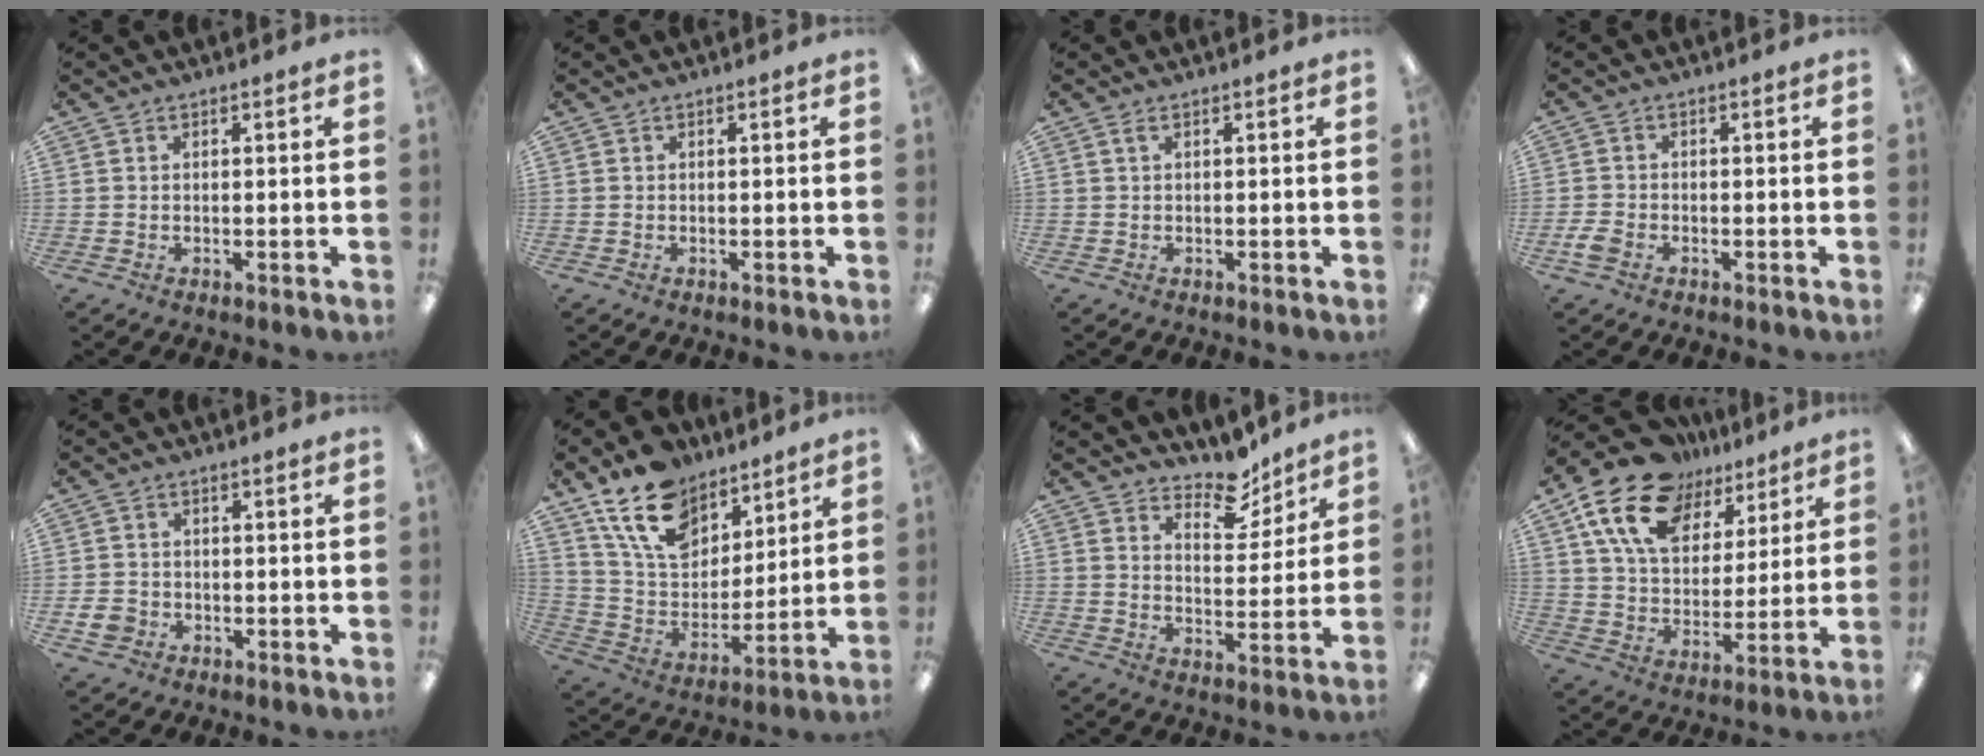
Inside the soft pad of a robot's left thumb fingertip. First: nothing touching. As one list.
[{"total": 0.0}, {"total": 1.0, "force": [0.3, 0.2, 0.9], "torque": [-0.019, 0.002, 0.005]}, {"total": 2.9, "force": [-1.5, 1.8, 1.8], "torque": [-0.040, 0.002, -0.030]}, {"total": 3.8, "force": [-1.5, 3.2, 1.4], "torque": [-0.035, 0.003, -0.029]}, {"total": 17.9, "force": [12.3, 10.4, 7.8], "torque": [-0.152, -0.059, 0.229]}, {"total": 9.2, "force": [7.8, 4.0, 3.0], "torque": [-0.030, -0.058, 0.137]}, {"total": 18.8, "force": [11.7, 11.1, 9.5], "torque": [-0.176, -0.052, 0.217]}]